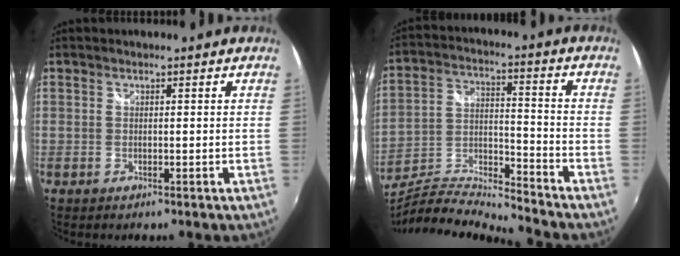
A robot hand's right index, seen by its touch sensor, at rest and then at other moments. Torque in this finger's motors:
{"motor_torque": [0.06, -0.12, -0.83, -0.12]}